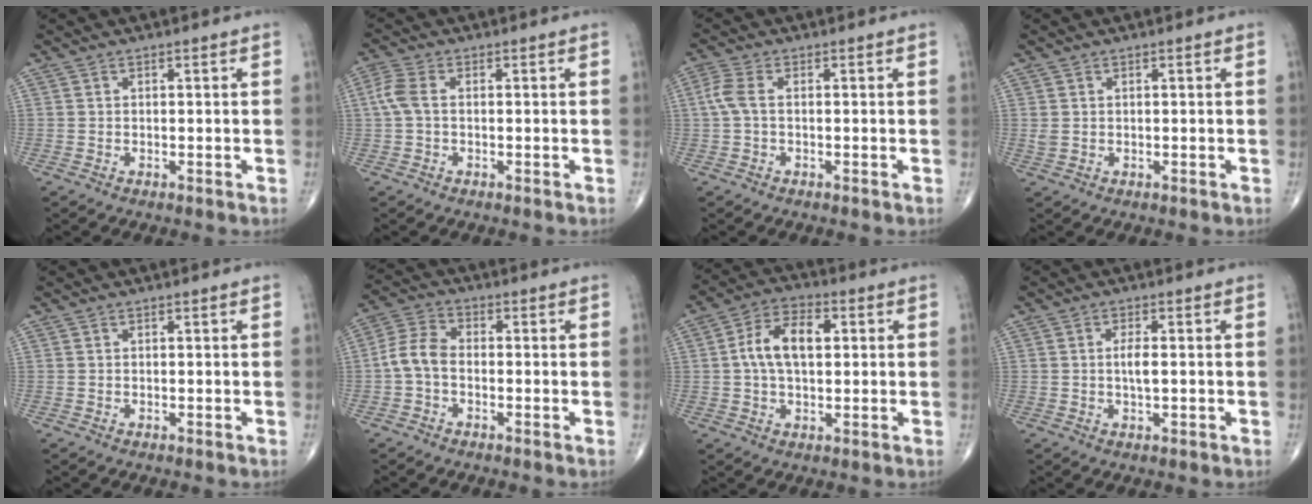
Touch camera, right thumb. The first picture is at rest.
{"total": 4.0, "force": [0.1, 2.2, 3.3], "torque": [-0.092, 0.011, -0.003]}
{"total": 3.5, "force": [0.0, 1.6, 3.1], "torque": [-0.089, 0.006, -0.005]}
{"total": 1.2, "force": [0.2, 0.9, 0.7], "torque": [-0.018, 0.002, 0.009]}
{"total": 0.0}
{"total": 5.9, "force": [-1.2, 3.8, 4.4], "torque": [-0.088, 0.020, -0.036]}
{"total": 9.8, "force": [1.3, 5.5, 8.0], "torque": [-0.144, 0.020, 0.017]}
{"total": 2.9, "force": [0.0, 1.0, 2.7], "torque": [-0.051, -0.001, -0.001]}